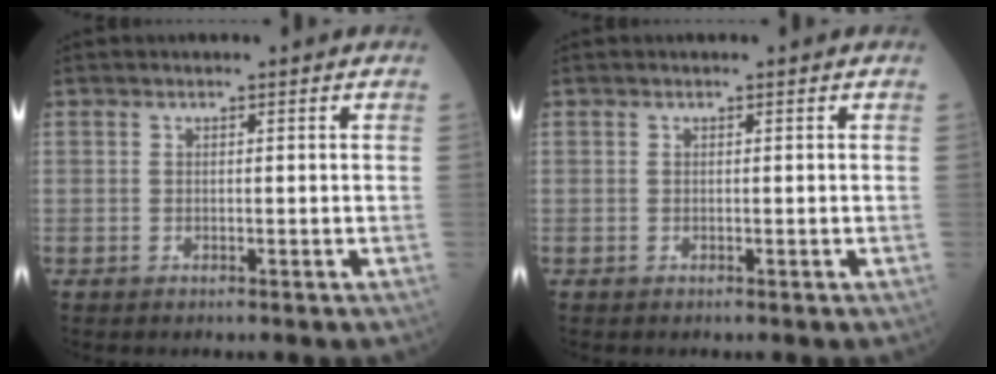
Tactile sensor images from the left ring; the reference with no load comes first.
{"total": 0.0}